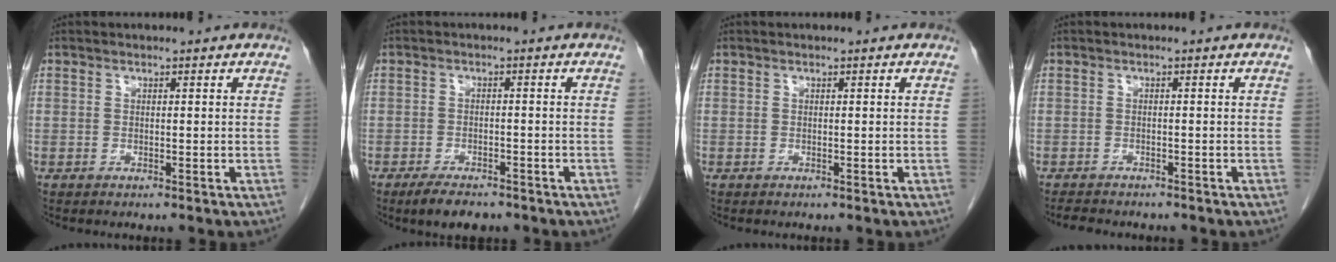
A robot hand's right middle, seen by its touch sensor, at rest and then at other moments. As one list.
[{"total": 4.4, "force": [-3.4, 1.6, 2.3], "torque": [-0.045, -0.006, -0.051]}, {"total": 0.0}, {"total": 4.1, "force": [-3.7, 1.2, 1.5], "torque": [-0.032, -0.009, -0.051]}]